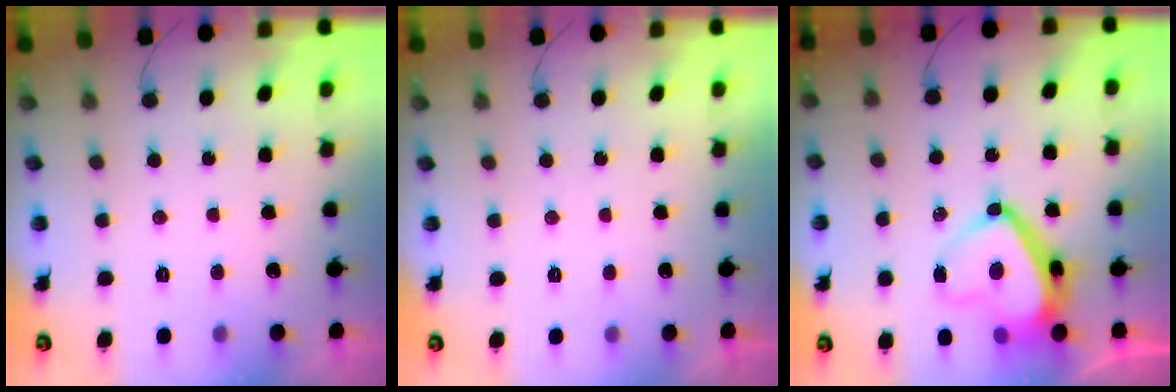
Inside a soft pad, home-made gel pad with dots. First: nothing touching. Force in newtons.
{"total": 2.3, "press": 2.2, "slide": 0.3}
{"total": 13.5, "press": 13.3, "slide": 2.3}